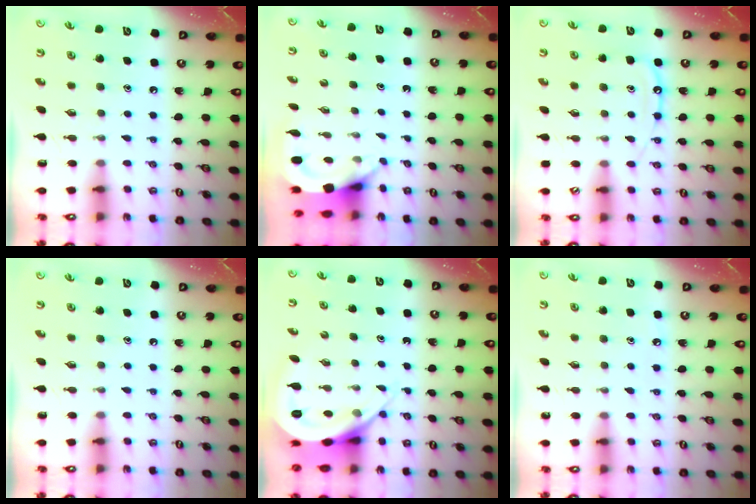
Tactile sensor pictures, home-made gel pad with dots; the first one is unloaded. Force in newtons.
{"total": 3.9, "press": 3.8, "slide": 0.3}
{"total": 10.0, "press": 10.0, "slide": 0.9}
{"total": 0.0}
{"total": 8.2, "press": 8.2, "slide": 0.8}
{"total": 3.7, "press": 3.6, "slide": 0.5}